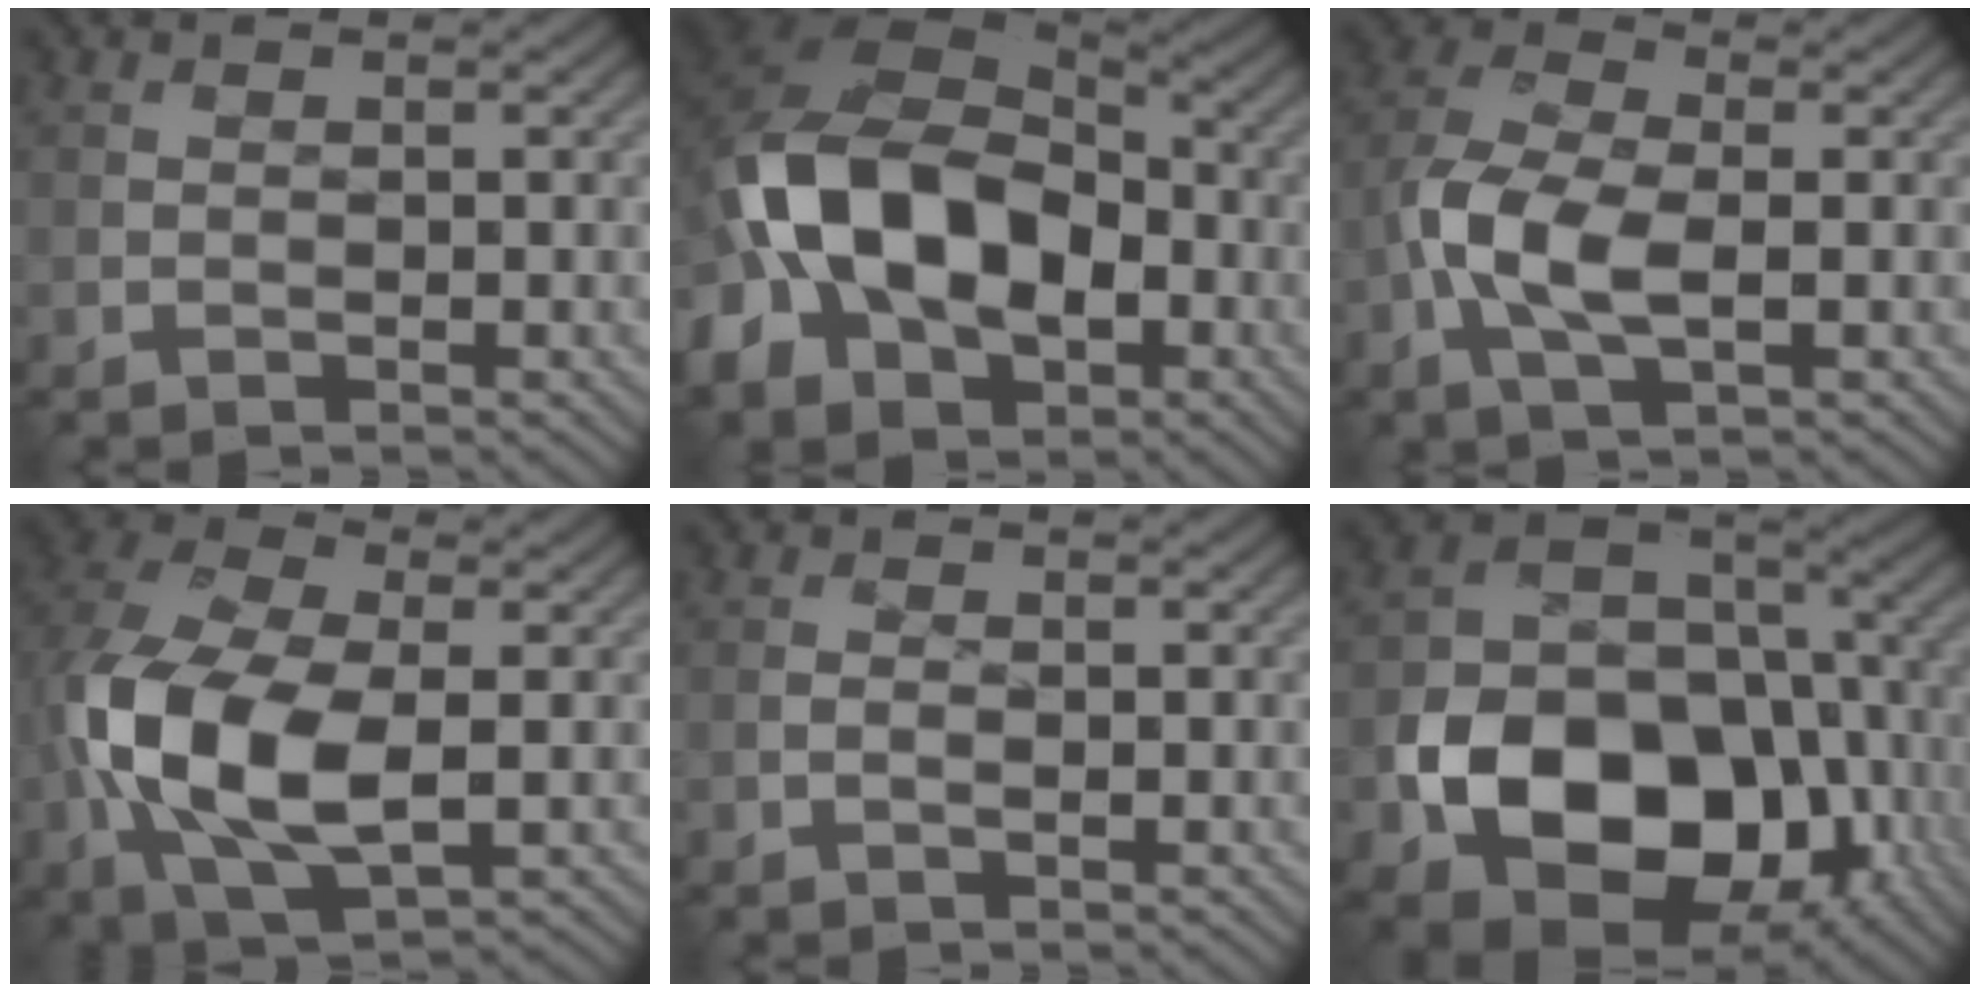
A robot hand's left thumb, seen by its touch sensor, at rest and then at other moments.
{"total": 16.2, "force": [-3.9, 11.1, 11.1], "torque": [-0.238, -0.016, -0.081]}
{"total": 7.5, "force": [-1.7, 3.6, 6.4], "torque": [-0.152, 0.008, -0.041]}
{"total": 13.5, "force": [-1.8, 7.7, 11.0], "torque": [-0.269, -0.006, -0.037]}
{"total": 0.9, "force": [-0.4, 0.4, 0.8], "torque": [-0.016, 0.004, -0.008]}
{"total": 16.0, "force": [-5.5, 11.5, 9.6], "torque": [-0.169, -0.044, -0.098]}